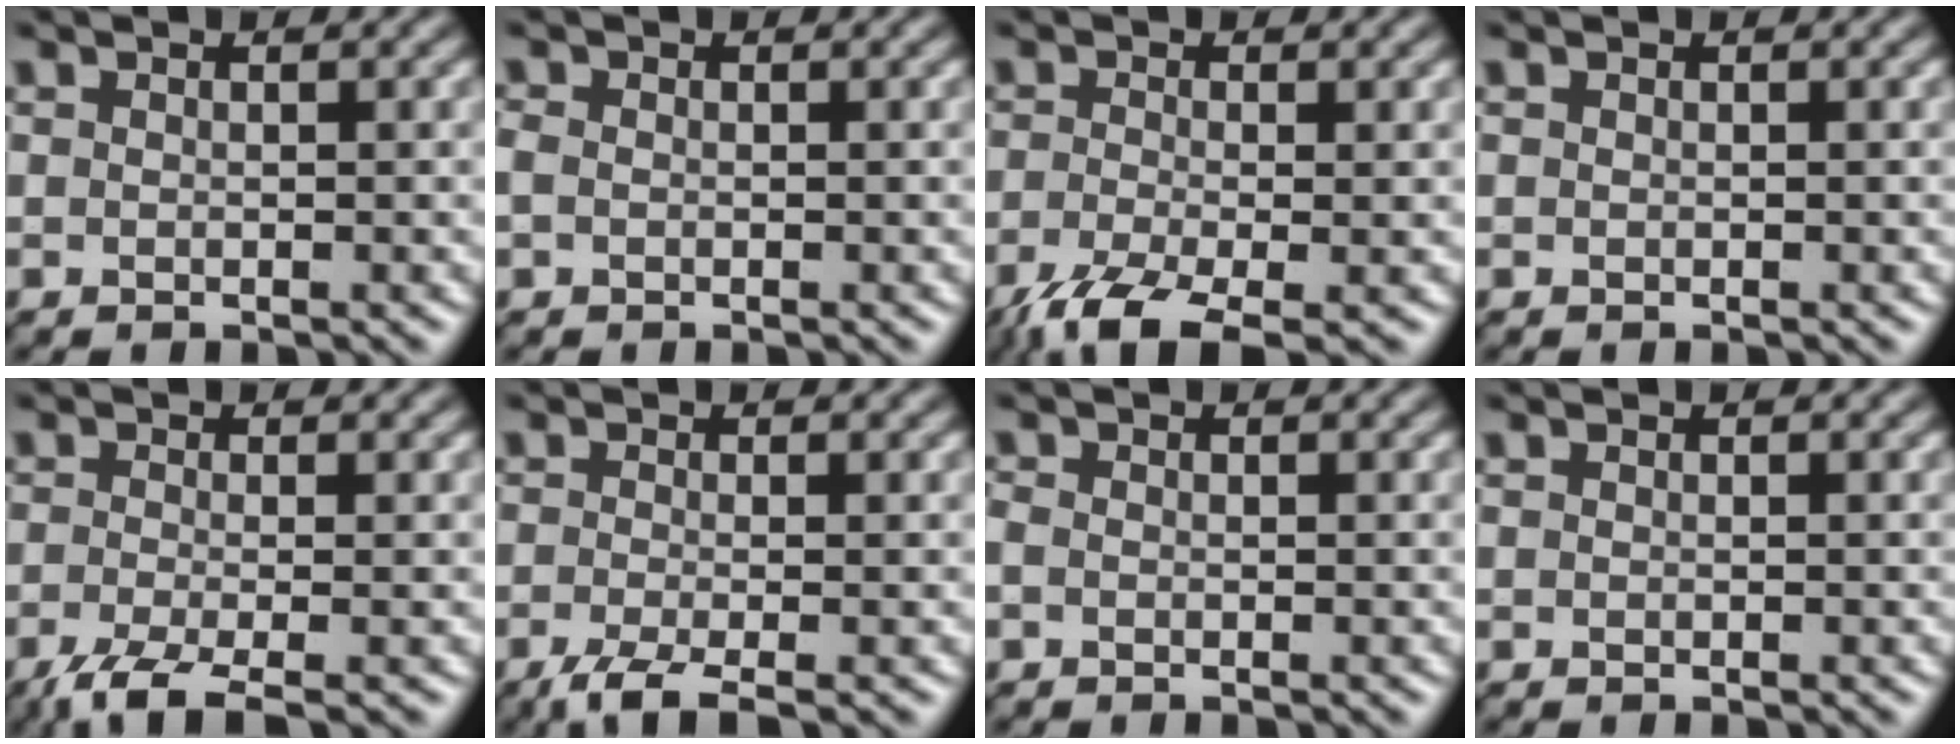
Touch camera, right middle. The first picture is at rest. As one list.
[{"total": 1.0, "force": [-0.2, 0.8, 0.5], "torque": [-0.013, 0.001, -0.006]}, {"total": 5.7, "force": [-3.6, 1.6, 4.1], "torque": [-0.086, -0.016, -0.076]}, {"total": 0.0}, {"total": 3.8, "force": [-2.4, 0.8, 2.8], "torque": [-0.054, -0.009, -0.057]}, {"total": 3.1, "force": [-1.9, 0.6, 2.3], "torque": [-0.047, -0.008, -0.047]}, {"total": 0.7, "force": [-0.3, 0.5, 0.4], "torque": [-0.011, -0.003, -0.008]}, {"total": 0.0}]